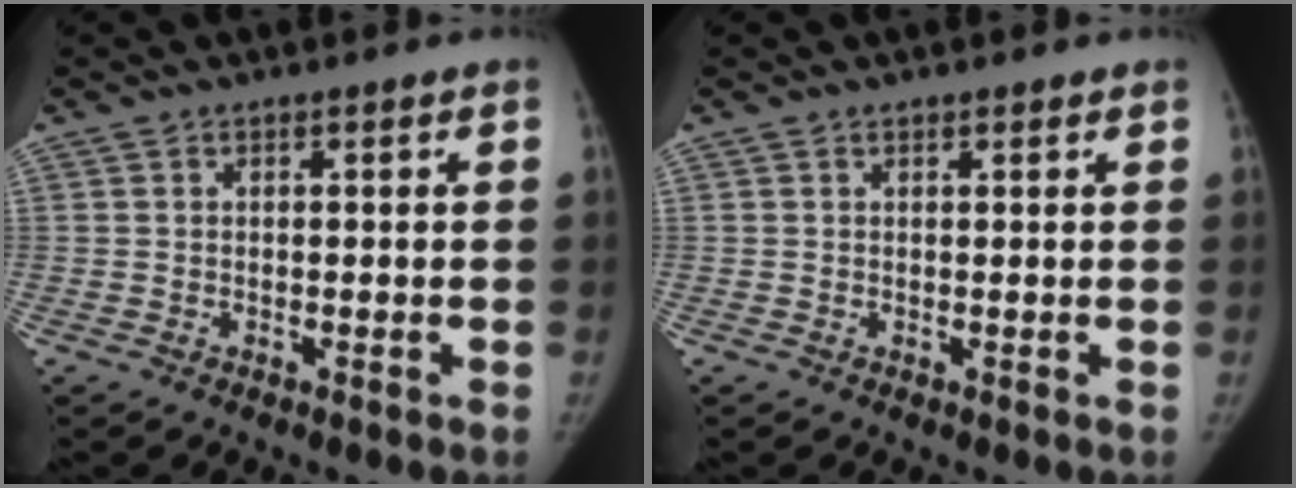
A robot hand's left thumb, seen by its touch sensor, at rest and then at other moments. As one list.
[{"total": 1.0, "force": [0.8, 0.4, 0.5], "torque": [-0.008, -0.003, 0.010]}]